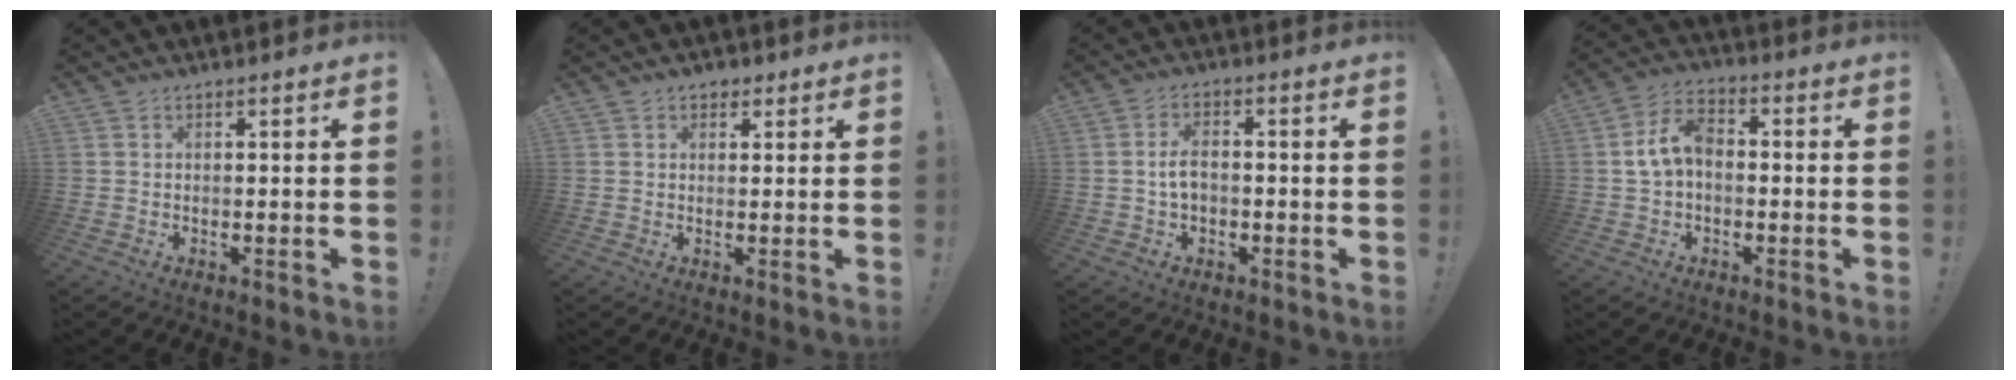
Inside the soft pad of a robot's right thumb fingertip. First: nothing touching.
{"total": 2.3, "force": [1.1, 1.8, 0.8], "torque": [-0.001, -0.003, 0.016]}
{"total": 4.5, "force": [-0.6, 2.7, 3.6], "torque": [-0.066, 0.005, -0.013]}
{"total": 8.5, "force": [-0.4, 5.7, 6.3], "torque": [-0.124, 0.017, -0.003]}